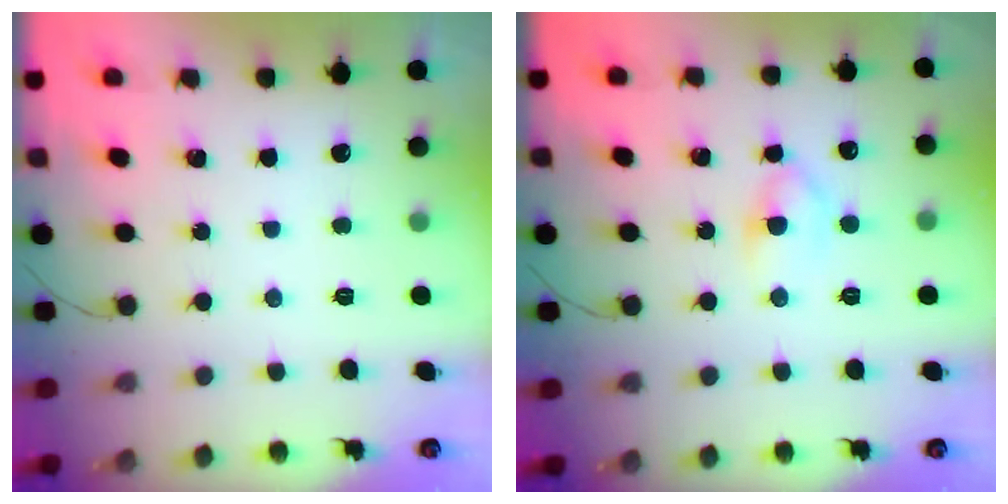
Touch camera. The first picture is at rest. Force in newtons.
{"total": 4.6, "press": 4.4, "slide": 1.5}